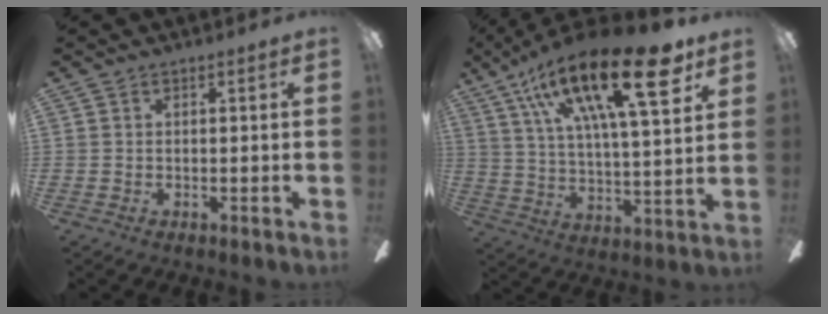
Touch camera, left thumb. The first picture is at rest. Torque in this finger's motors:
{"motor_torque": [2.51, 2.51, 1.40, -1.37, 0.56]}